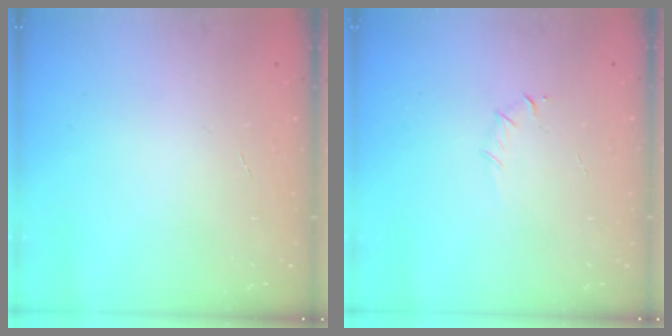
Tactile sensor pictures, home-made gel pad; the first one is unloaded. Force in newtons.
{"total": 4.3, "press": 4.0, "slide": 1.4}